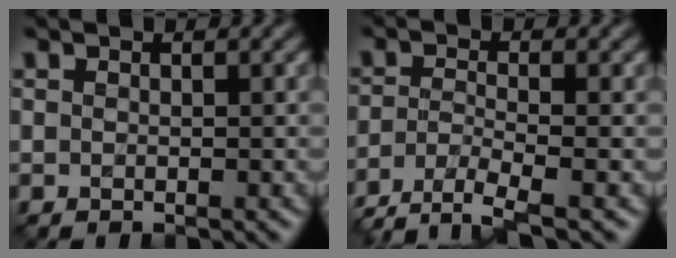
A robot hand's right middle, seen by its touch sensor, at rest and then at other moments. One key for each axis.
{"total": 4.1, "fx": -3.2, "fy": 0.8, "fz": 2.5, "tx": -0.048, "ty": -0.010, "tz": -0.068}